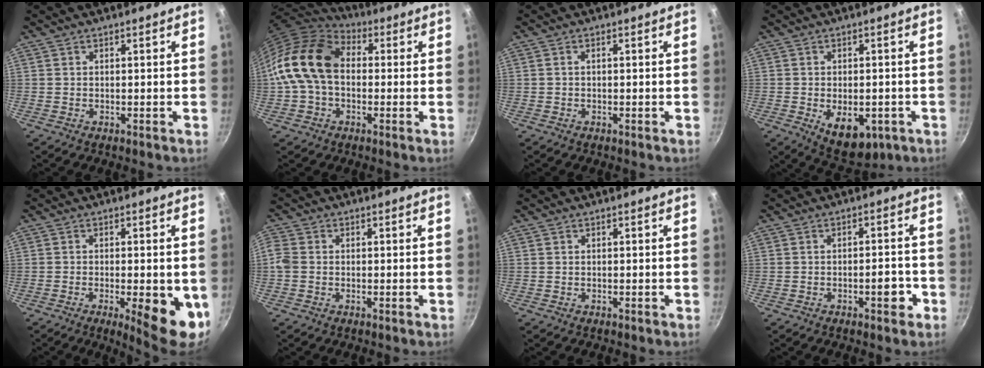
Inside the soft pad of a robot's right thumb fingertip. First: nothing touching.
{"total": 16.4, "force": [0.4, 11.6, 11.6], "torque": [-0.196, 0.036, -0.009]}
{"total": 0.7, "force": [-0.1, 0.4, 0.6], "torque": [-0.013, 0.006, -0.001]}
{"total": 9.7, "force": [-3.0, 5.8, 7.3], "torque": [-0.073, 0.001, -0.026]}
{"total": 11.0, "force": [-3.0, 3.3, 10.0], "torque": [-0.123, -0.001, -0.035]}
{"total": 3.4, "force": [-0.5, 2.8, 1.9], "torque": [-0.043, 0.005, -0.019]}
{"total": 0.0}
{"total": 6.4, "force": [-3.2, 1.9, 5.3], "torque": [-0.061, 0.030, -0.043]}